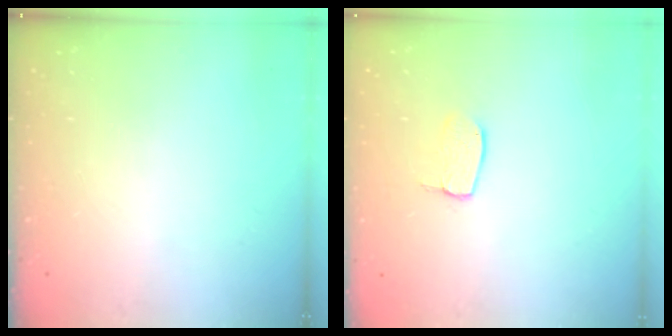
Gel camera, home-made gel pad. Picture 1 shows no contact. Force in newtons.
{"total": 5.5, "press": 5.5, "slide": 0.3}